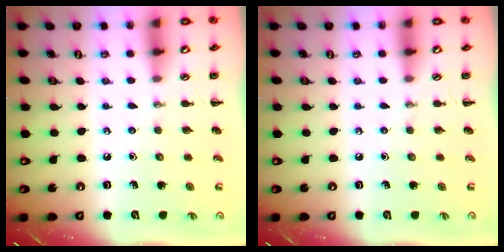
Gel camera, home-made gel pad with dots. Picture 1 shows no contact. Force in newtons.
{"total": 0.0}